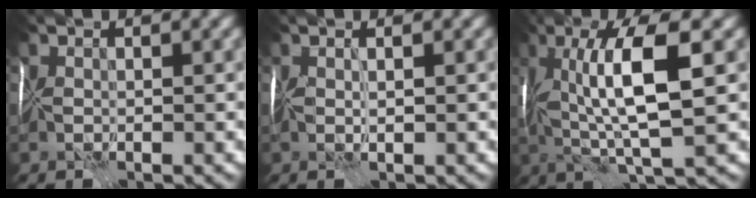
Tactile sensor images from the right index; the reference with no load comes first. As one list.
[{"total": 1.2, "force": [-0.1, -1.1, -0.4], "torque": [0.020, -0.006, 0.000]}, {"total": 7.1, "force": [0.9, 0.4, 7.0], "torque": [-0.105, -0.003, 0.018]}]